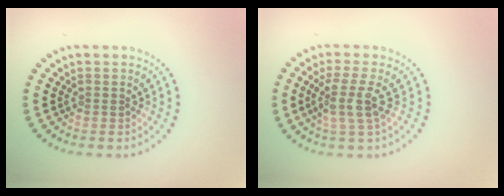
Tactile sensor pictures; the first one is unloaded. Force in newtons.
{"total": 3.1, "press": 2.4, "slide": 2.0}